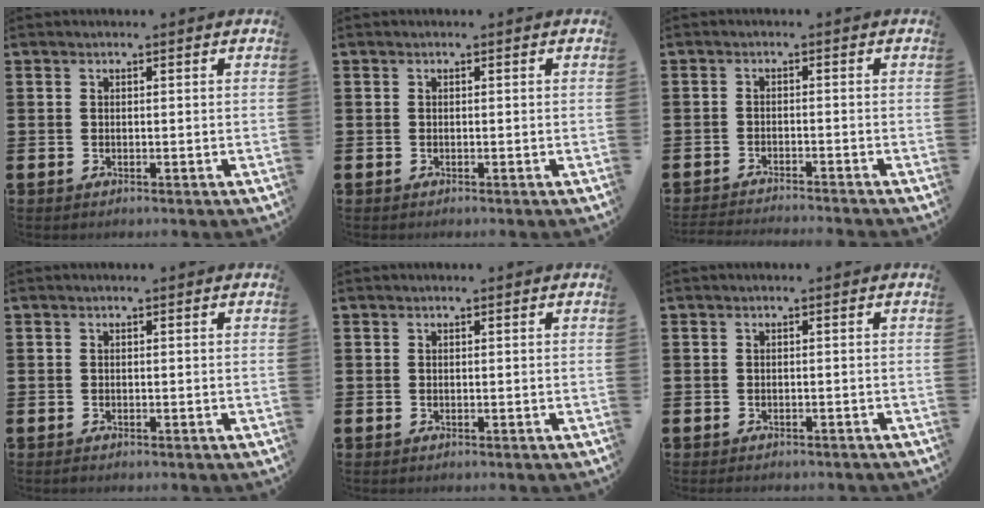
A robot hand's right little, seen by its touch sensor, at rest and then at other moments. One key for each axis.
{"total": 0.0}
{"total": 1.9, "fx": -1.8, "fy": -0.3, "fz": 0.1, "tx": -0.001, "ty": 0.002, "tz": -0.038}
{"total": 0.0}
{"total": 0.0}
{"total": 0.6, "fx": -0.6, "fy": 0.1, "fz": 0.0, "tx": -0.003, "ty": -0.003, "tz": -0.012}